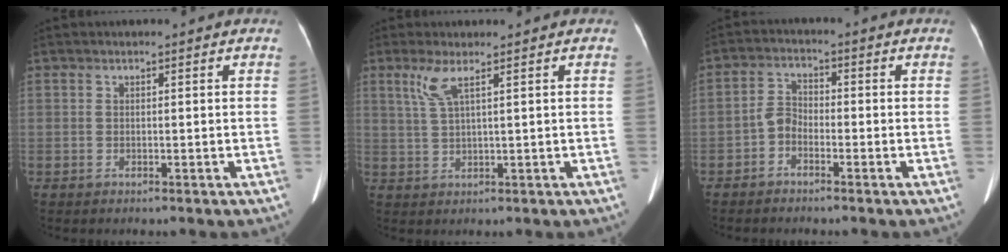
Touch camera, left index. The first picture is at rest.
{"total": 3.3, "force": [1.7, 0.0, 2.9], "torque": [-0.073, 0.006, 0.043]}
{"total": 2.9, "force": [-1.8, 1.7, 1.5], "torque": [-0.031, 0.004, -0.038]}